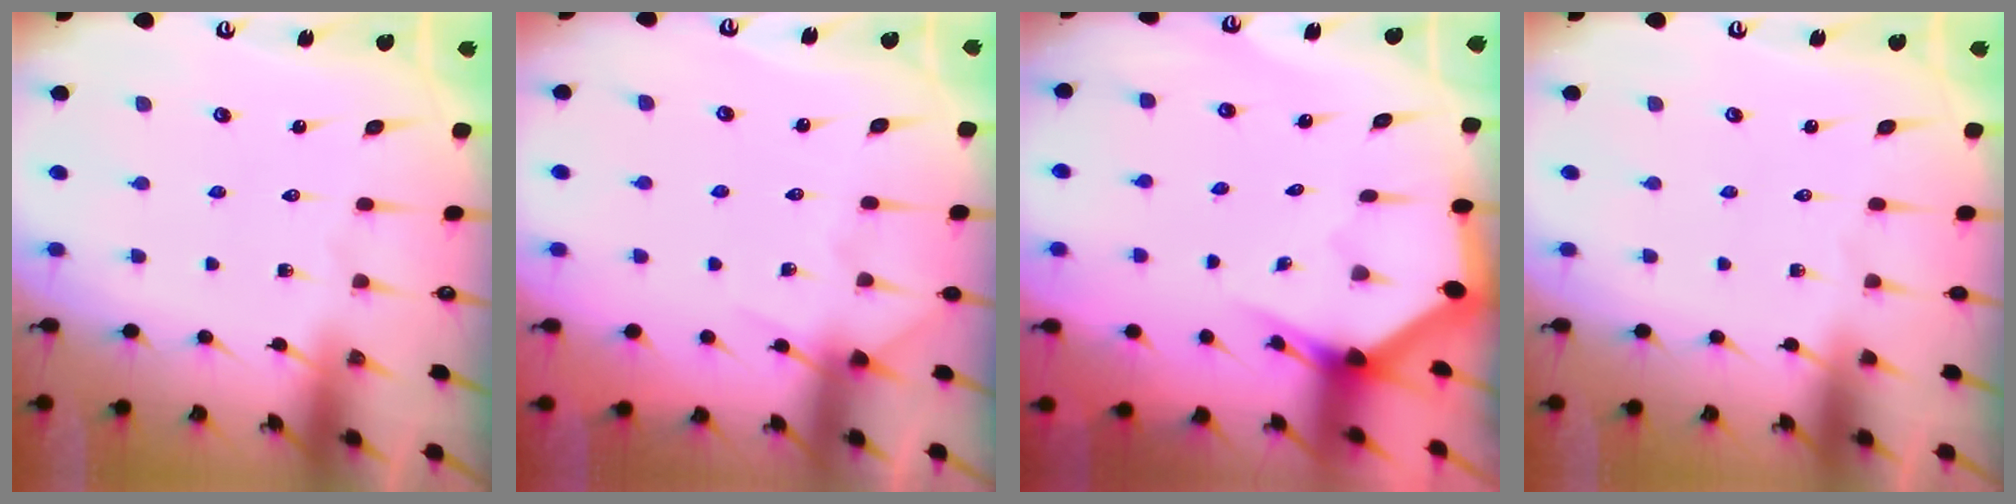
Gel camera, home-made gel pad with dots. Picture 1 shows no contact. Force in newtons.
{"total": 6.1, "press": 6.1, "slide": 0.7}
{"total": 2.6, "press": 2.6, "slide": 0.2}
{"total": 0.0}